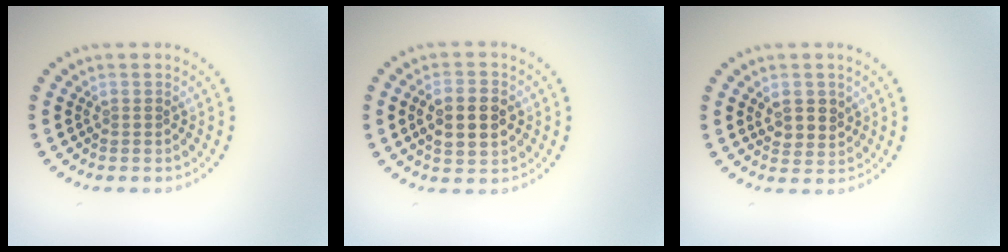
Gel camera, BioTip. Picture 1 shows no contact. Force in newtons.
{"total": 4.6, "press": 4.6, "slide": 0.3}
{"total": 2.5, "press": 2.3, "slide": 1.0}